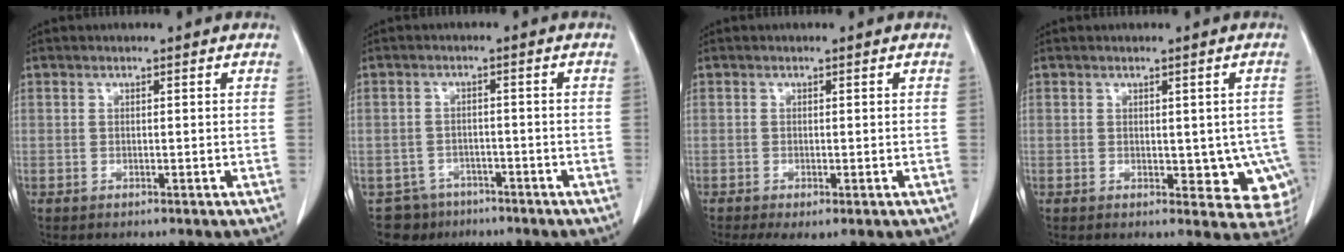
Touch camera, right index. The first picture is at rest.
{"total": 5.2, "force": [-3.8, 3.5, -0.5], "torque": [0.015, 0.008, -0.056]}
{"total": 3.4, "force": [-1.8, 1.3, 2.6], "torque": [-0.044, -0.010, -0.025]}
{"total": 6.9, "force": [-1.0, 4.2, 5.4], "torque": [-0.032, 0.001, -0.003]}